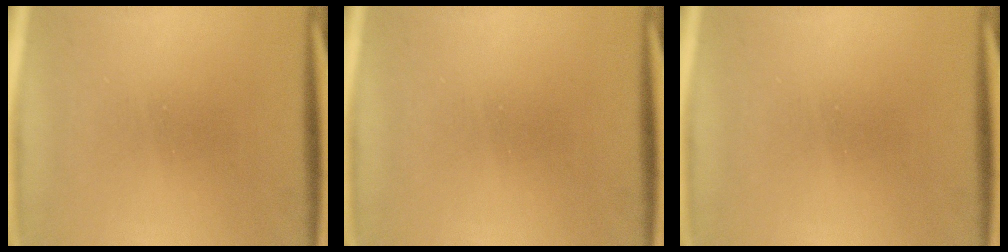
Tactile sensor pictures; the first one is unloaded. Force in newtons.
{"total": 0.0}
{"total": 0.0}